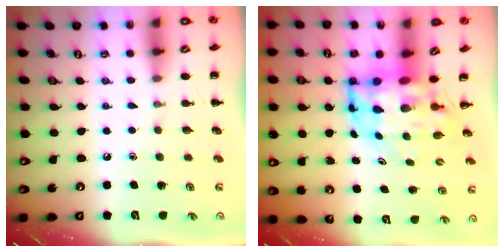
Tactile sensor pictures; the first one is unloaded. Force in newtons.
{"total": 7.9, "press": 7.6, "slide": 1.9}